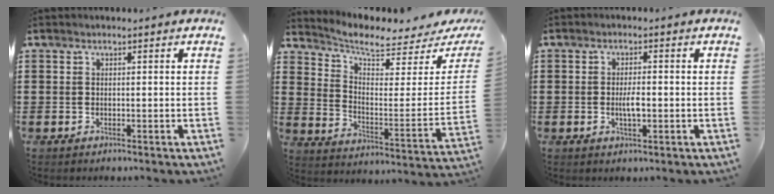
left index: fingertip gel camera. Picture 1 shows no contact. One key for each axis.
{"total": 5.2, "fx": 4.6, "fy": 0.8, "fz": 2.3, "tx": -0.065, "ty": -0.044, "tz": 0.071}
{"total": 3.2, "fx": -0.3, "fy": 1.0, "fz": 3.0, "tx": -0.055, "ty": 0.001, "tz": -0.006}